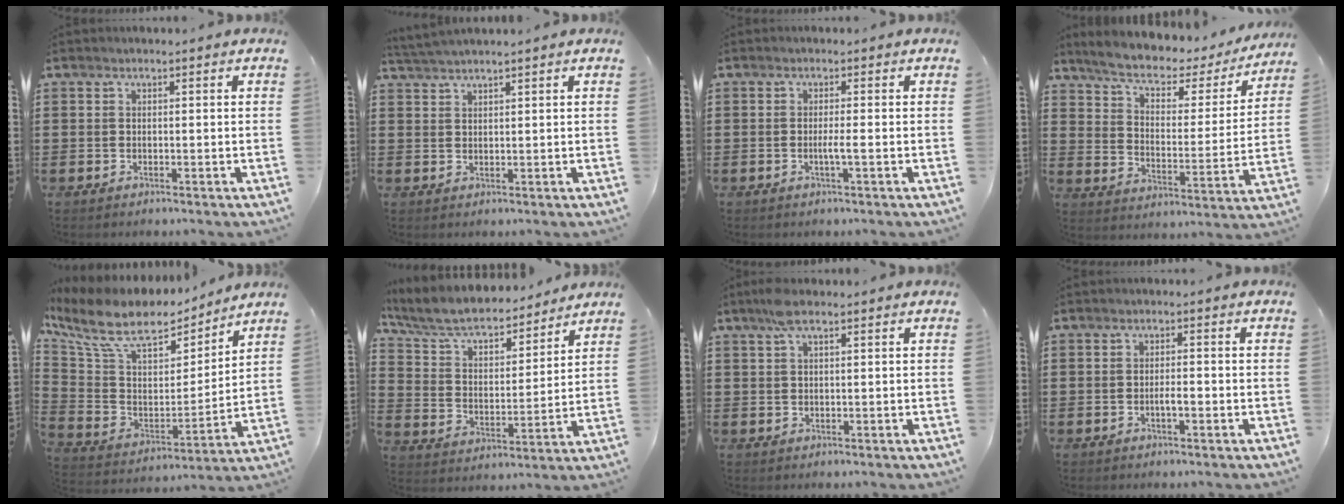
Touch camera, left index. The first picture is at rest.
{"total": 2.0, "force": [2.0, -0.4, 0.4], "torque": [-0.013, 0.000, 0.039]}
{"total": 2.0, "force": [-0.4, -0.1, 2.0], "torque": [-0.034, -0.002, -0.010]}
{"total": 5.6, "force": [4.1, 2.2, 3.1], "torque": [-0.072, -0.026, 0.064]}
{"total": 11.3, "force": [8.4, 4.4, 6.1], "torque": [-0.154, -0.045, 0.149]}
{"total": 7.1, "force": [6.4, 1.4, 2.7], "torque": [-0.081, -0.040, 0.107]}
{"total": 3.0, "force": [1.7, 0.7, 2.4], "torque": [-0.052, 0.006, 0.030]}
{"total": 2.0, "force": [-0.7, 0.5, 1.8], "torque": [-0.032, 0.003, -0.012]}